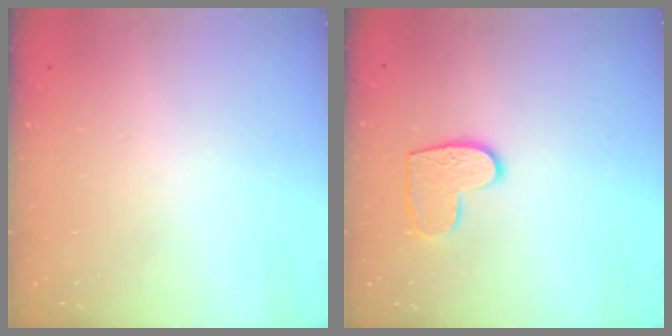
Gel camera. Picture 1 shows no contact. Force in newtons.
{"total": 9.3, "press": 9.3, "slide": 0.3}